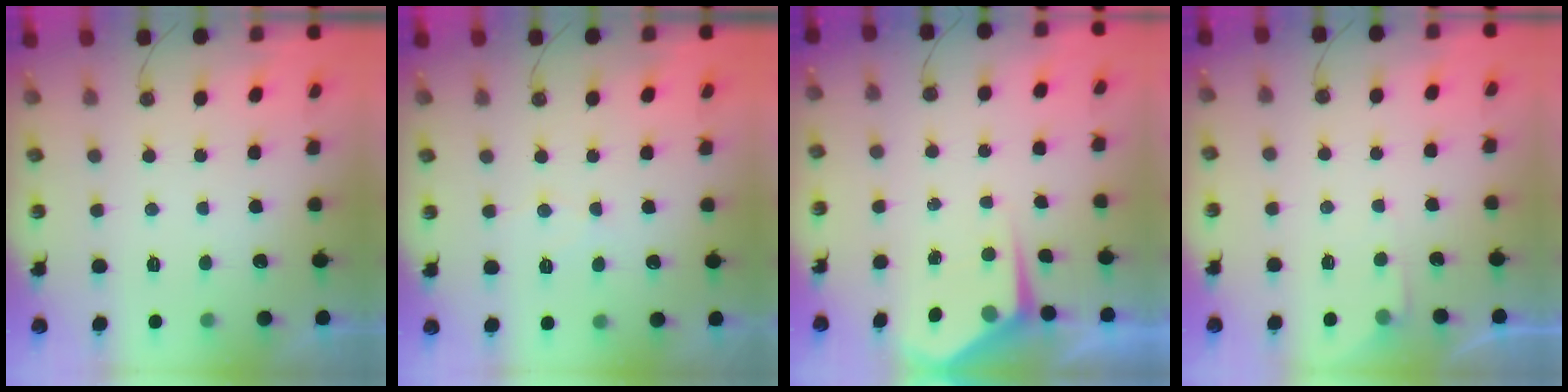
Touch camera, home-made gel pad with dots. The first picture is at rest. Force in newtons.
{"total": 5.5, "press": 5.5, "slide": 0.4}
{"total": 4.8, "press": 4.8, "slide": 0.4}
{"total": 3.2, "press": 3.2, "slide": 0.4}